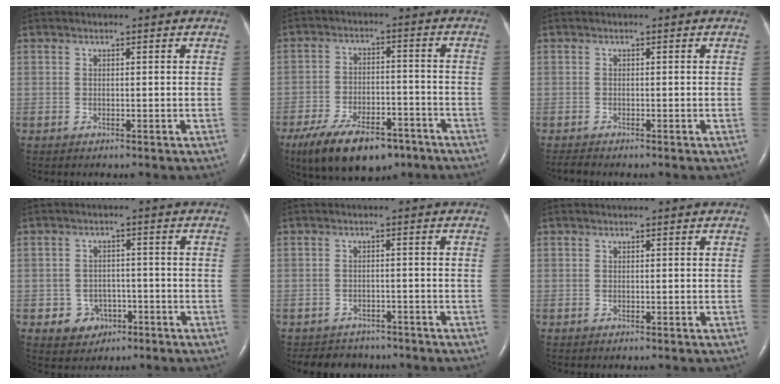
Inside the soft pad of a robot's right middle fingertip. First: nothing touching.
{"total": 14.0, "force": [-9.7, 5.8, 8.2], "torque": [-0.144, -0.007, -0.155]}
{"total": 0.9, "force": [-0.9, 0.0, 0.2], "torque": [-0.013, -0.006, -0.016]}
{"total": 4.2, "force": [-1.8, 3.6, 0.9], "torque": [-0.010, 0.010, -0.016]}
{"total": 5.7, "force": [-5.0, 2.6, 0.4], "torque": [-0.008, 0.002, -0.067]}
{"total": 0.0}